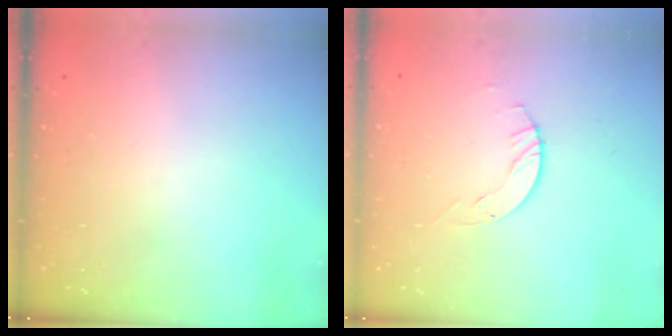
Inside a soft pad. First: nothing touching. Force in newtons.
{"total": 3.1, "press": 3.1, "slide": 0.4}